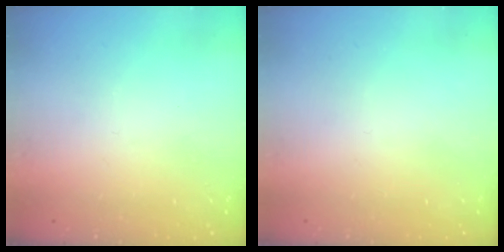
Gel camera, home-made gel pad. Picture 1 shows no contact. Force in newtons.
{"total": 1.5, "press": 1.5, "slide": 0.1}